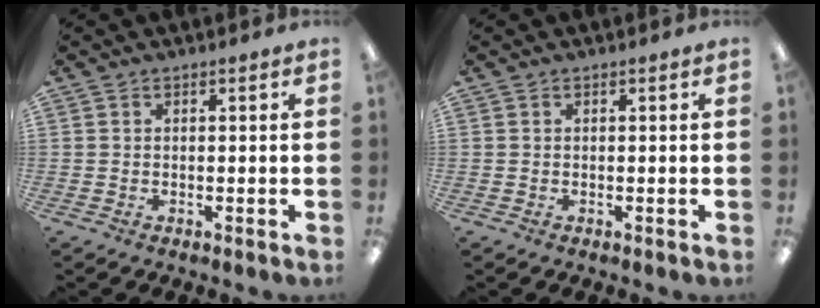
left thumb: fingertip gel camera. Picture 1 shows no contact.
{"total": 0.0}